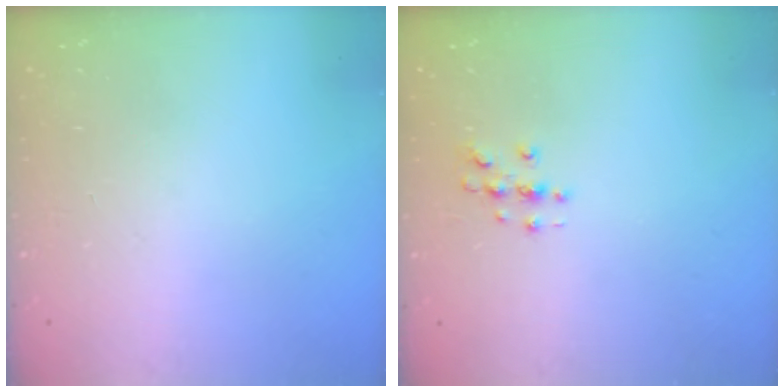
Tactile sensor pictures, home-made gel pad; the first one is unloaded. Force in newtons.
{"total": 3.0, "press": 3.0, "slide": 0.3}